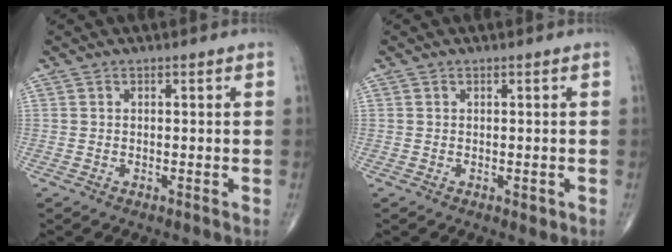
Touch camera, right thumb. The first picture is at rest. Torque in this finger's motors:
{"motor_torque": [0.23, 0.34, -0.35, -0.08, 0.04]}